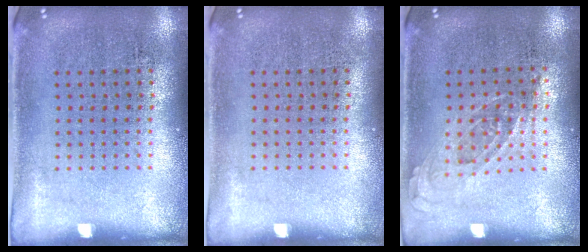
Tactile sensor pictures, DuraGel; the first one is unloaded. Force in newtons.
{"total": 0.0}
{"total": 0.7, "press": 0.7, "slide": 0.3}